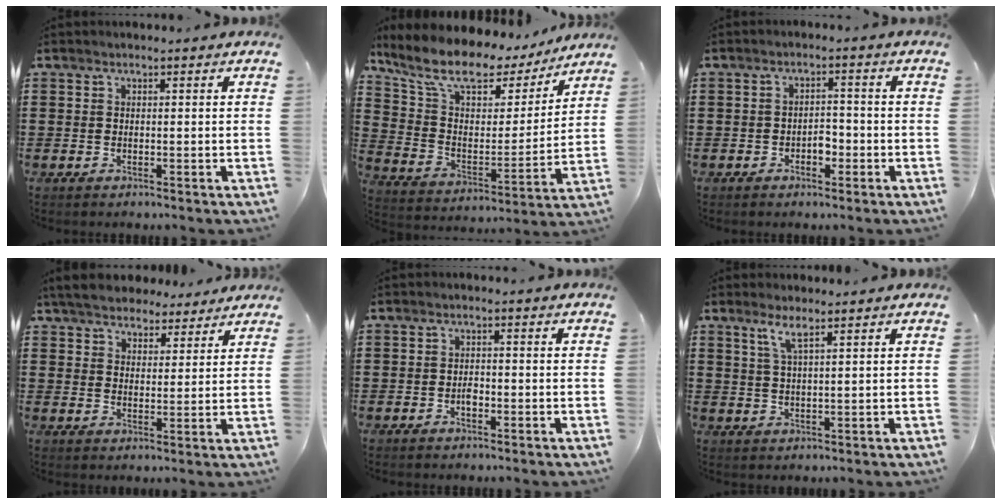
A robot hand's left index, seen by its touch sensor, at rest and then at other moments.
{"total": 10.9, "force": [8.9, 3.9, 5.1], "torque": [-0.134, -0.054, 0.151]}
{"total": 2.6, "force": [-1.1, 1.5, 1.8], "torque": [-0.038, 0.004, -0.024]}
{"total": 5.4, "force": [5.0, 1.6, 1.1], "torque": [-0.044, -0.013, 0.091]}
{"total": 1.5, "force": [-0.5, 0.7, 1.2], "torque": [-0.024, 0.001, -0.010]}
{"total": 3.4, "force": [2.3, 0.1, 2.6], "torque": [-0.058, -0.001, 0.041]}